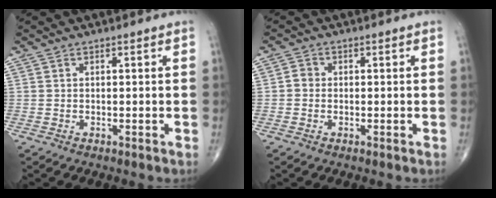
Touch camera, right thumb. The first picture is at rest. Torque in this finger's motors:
{"motor_torque": [0.44, 0.33, 0.26, -0.15, 0.00]}